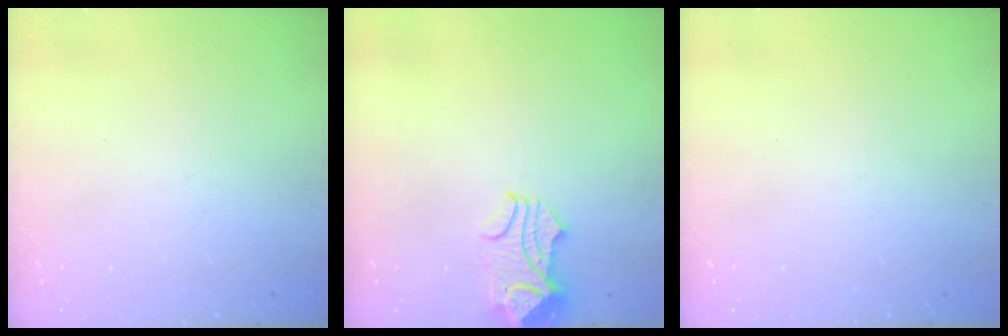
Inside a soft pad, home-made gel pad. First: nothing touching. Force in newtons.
{"total": 1.9, "press": 1.7, "slide": 1.0}
{"total": 0.0}